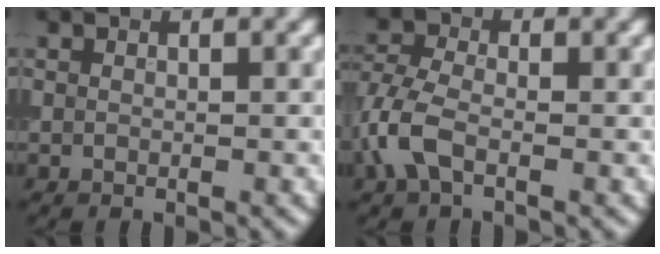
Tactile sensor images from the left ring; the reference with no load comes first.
{"total": 3.8, "force": [-1.5, 2.2, 2.8], "torque": [-0.072, 0.005, -0.043]}